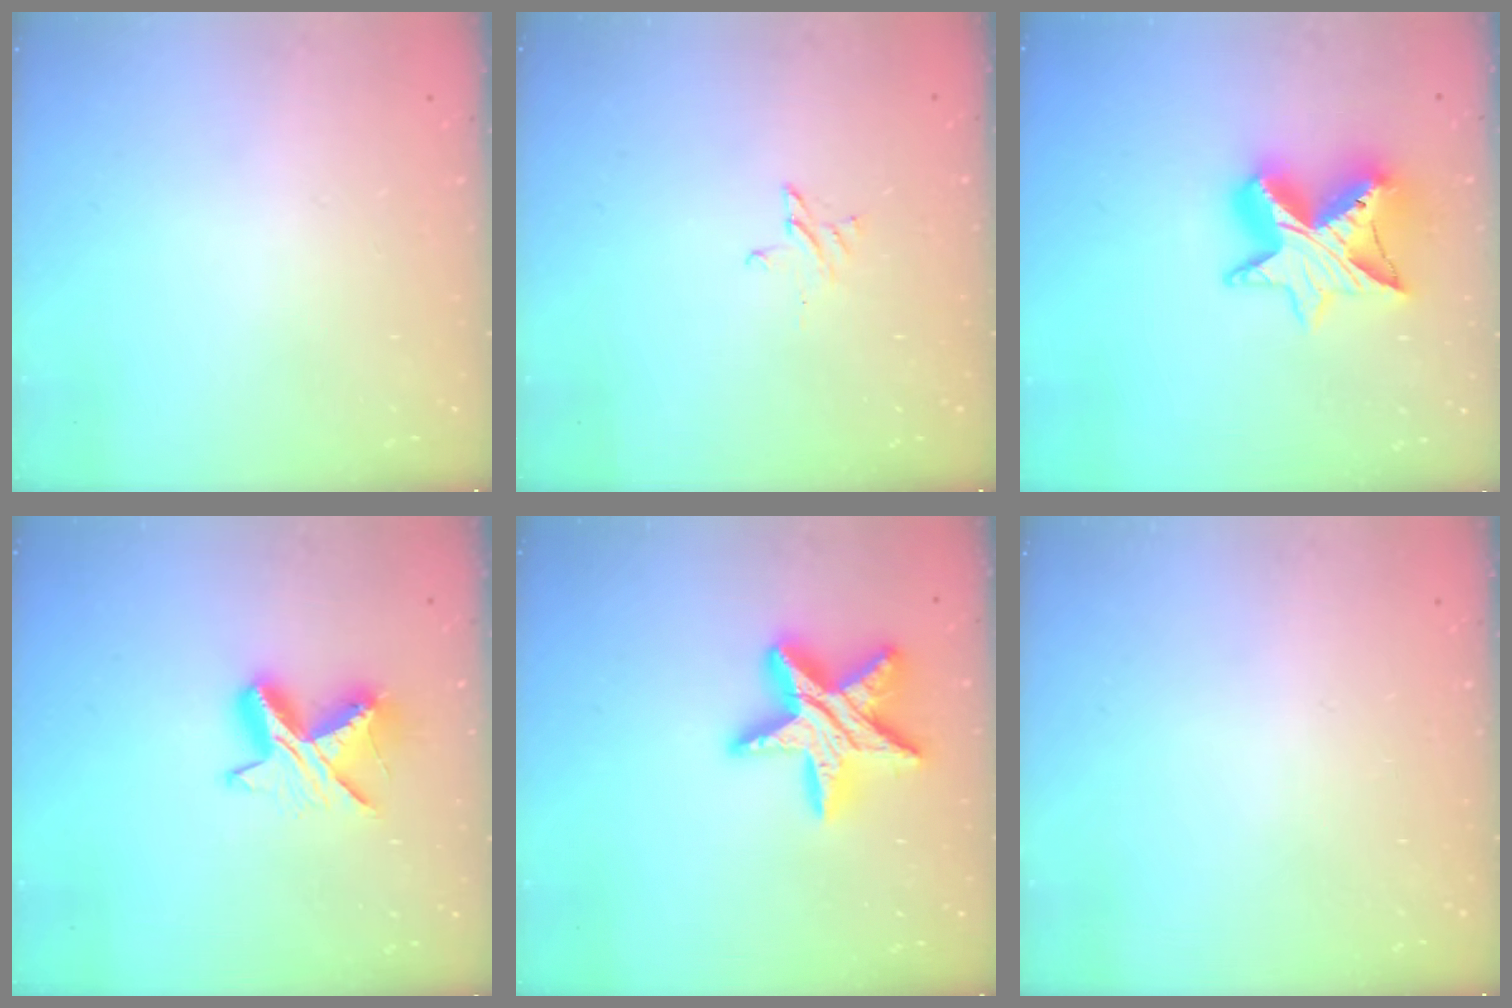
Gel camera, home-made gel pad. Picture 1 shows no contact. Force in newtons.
{"total": 2.6, "press": 2.6, "slide": 0.2}
{"total": 13.3, "press": 13.2, "slide": 0.9}
{"total": 10.4, "press": 10.4, "slide": 0.8}
{"total": 17.7, "press": 17.6, "slide": 1.2}
{"total": 0.0}